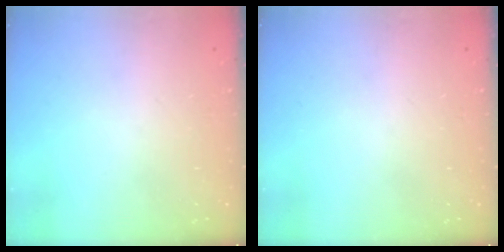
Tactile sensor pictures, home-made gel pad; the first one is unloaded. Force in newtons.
{"total": 0.0}